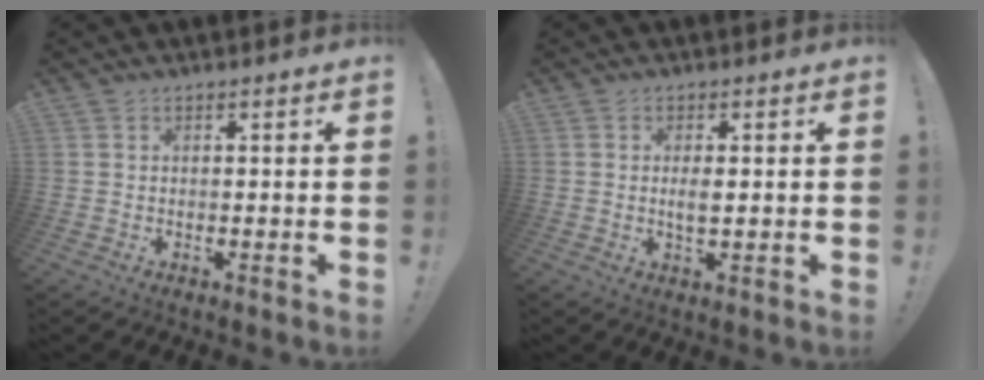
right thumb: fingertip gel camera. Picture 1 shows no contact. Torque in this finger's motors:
{"motor_torque": [-0.19, 0.20, 0.29, -0.31, 0.01]}